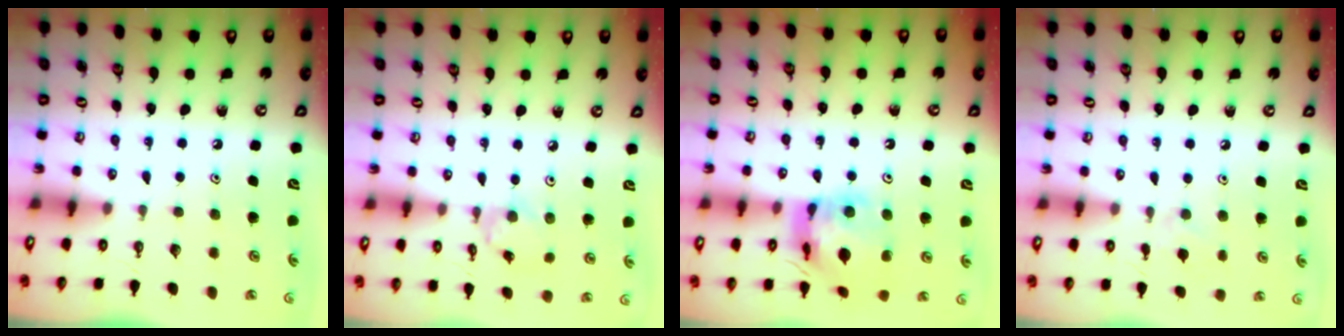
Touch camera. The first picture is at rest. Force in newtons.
{"total": 1.4, "press": 1.3, "slide": 0.2}
{"total": 13.5, "press": 13.4, "slide": 1.5}
{"total": 7.2, "press": 7.2, "slide": 0.8}